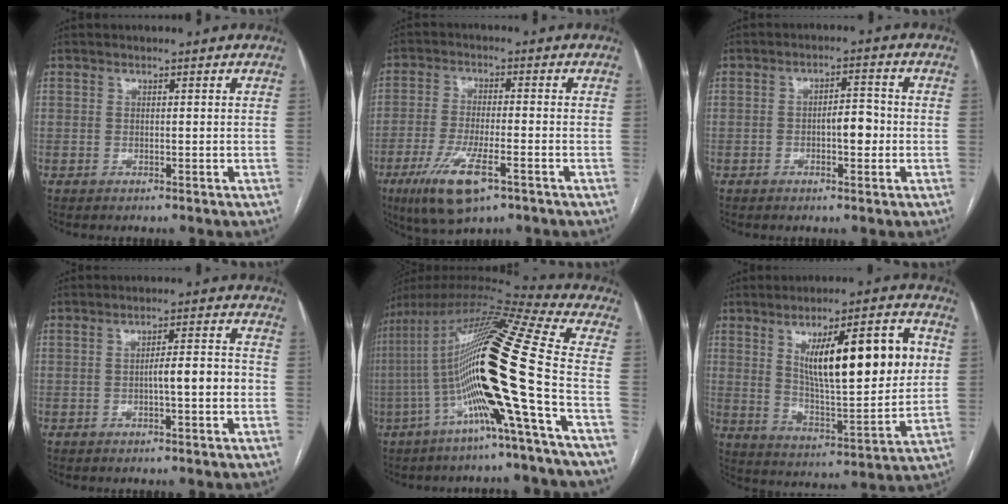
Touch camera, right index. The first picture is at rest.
{"total": 10.2, "force": [-5.4, 2.2, 8.4], "torque": [-0.168, -0.024, -0.089]}
{"total": 4.2, "force": [-0.9, 1.6, 3.8], "torque": [-0.056, 0.012, -0.011]}
{"total": 5.2, "force": [-1.3, 0.7, 5.0], "torque": [-0.073, 0.017, -0.016]}
{"total": 22.3, "force": [-4.9, -0.9, 21.7], "torque": [-0.419, 0.002, -0.103]}
{"total": 19.1, "force": [5.2, 4.1, 17.9], "torque": [-0.277, 0.009, 0.086]}